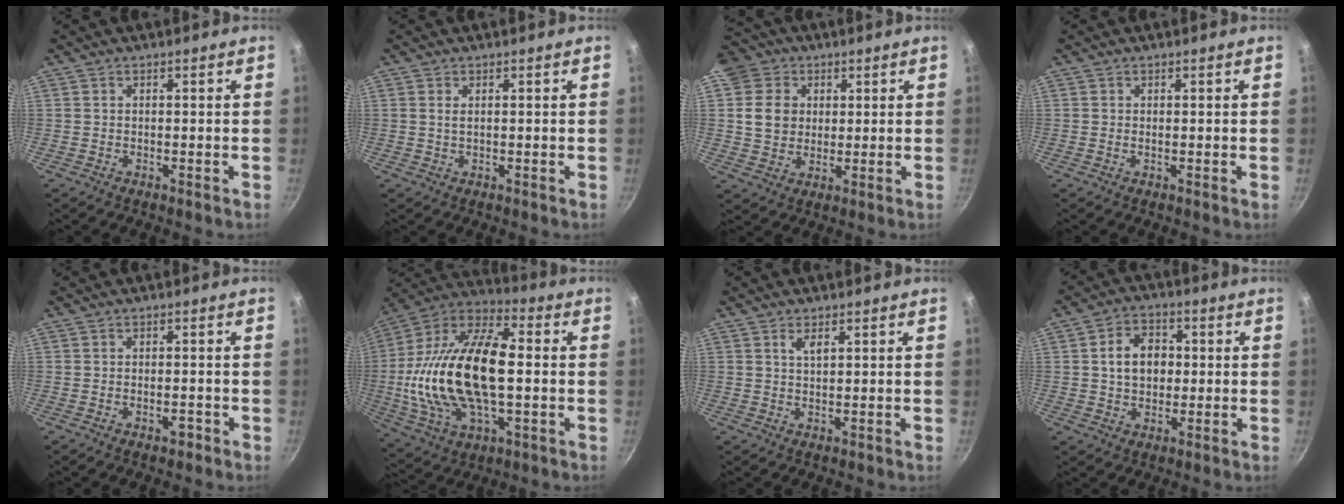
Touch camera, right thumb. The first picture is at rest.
{"total": 1.2, "force": [0.3, 0.5, 1.0], "torque": [-0.018, 0.000, 0.006]}
{"total": 10.0, "force": [2.8, 8.7, 4.0], "torque": [-0.040, 0.002, 0.044]}
{"total": 0.0}
{"total": 2.0, "force": [-1.2, 1.0, 1.3], "torque": [-0.014, 0.011, -0.016]}
{"total": 27.3, "force": [-0.6, 14.0, 23.4], "torque": [-0.456, 0.029, -0.016]}
{"total": 2.0, "force": [1.0, 0.8, 1.6], "torque": [-0.026, -0.003, 0.018]}
{"total": 8.1, "force": [0.6, 6.2, 5.2], "torque": [-0.061, 0.013, 0.005]}